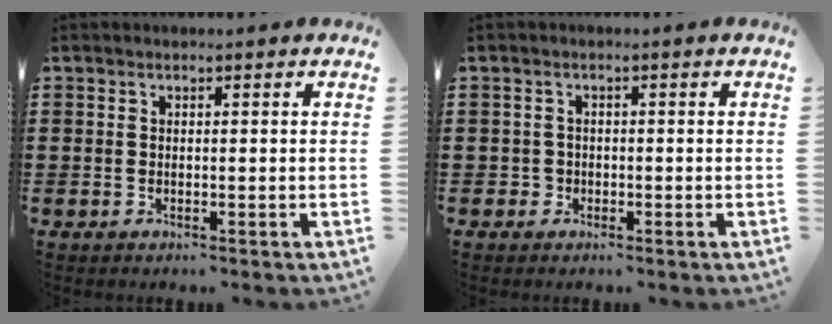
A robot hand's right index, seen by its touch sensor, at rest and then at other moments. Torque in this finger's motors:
{"motor_torque": [-0.01, 0.05, -0.05, -0.01]}